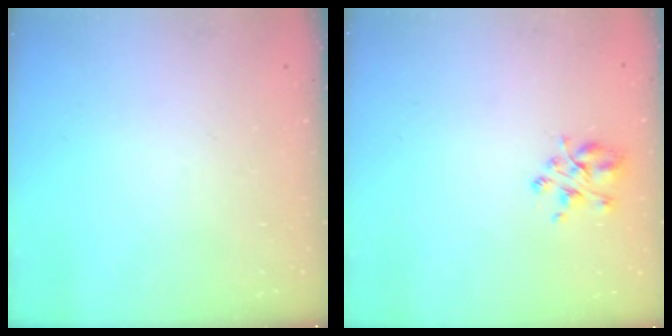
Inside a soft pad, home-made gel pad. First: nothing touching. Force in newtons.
{"total": 4.5, "press": 4.4, "slide": 0.9}